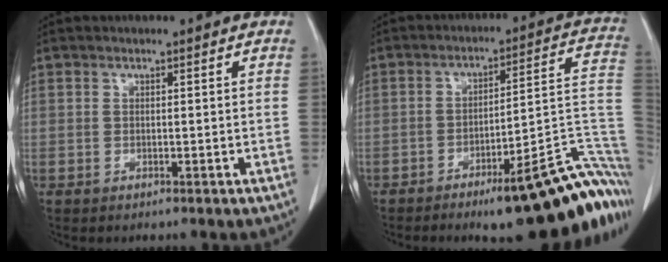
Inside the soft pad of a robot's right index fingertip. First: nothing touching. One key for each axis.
{"total": 21.7, "fx": -11.8, "fy": 3.2, "fz": 18.0, "tx": -0.116, "ty": 0.033, "tz": -0.158}